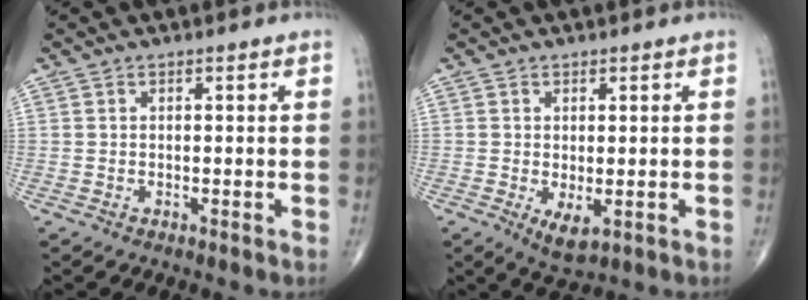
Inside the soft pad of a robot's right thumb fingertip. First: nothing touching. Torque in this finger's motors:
{"motor_torque": [0.15, 0.50, 0.26, 0.26, 0.04]}